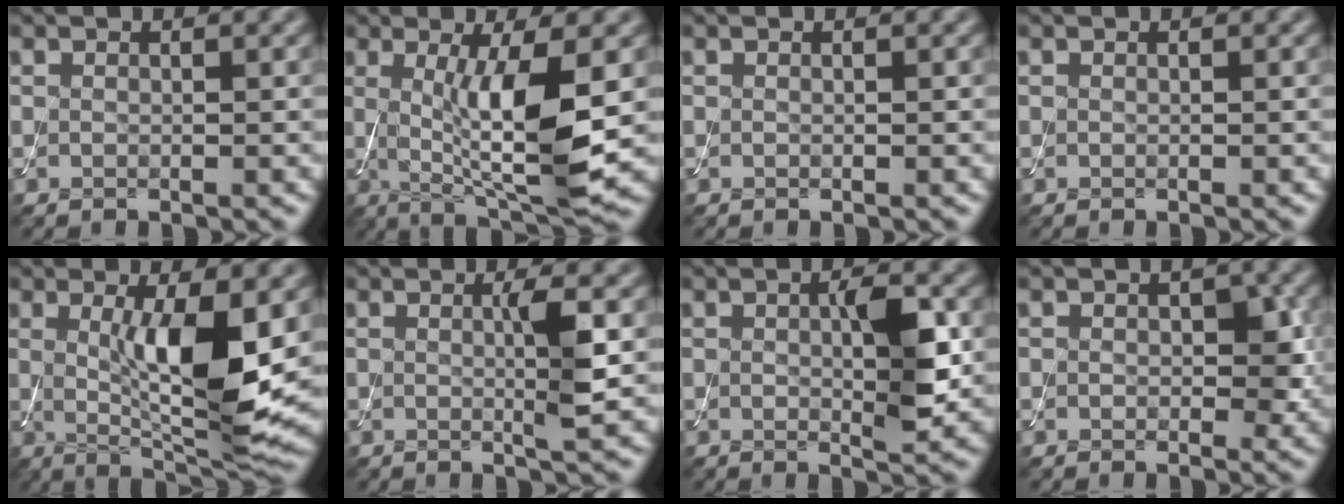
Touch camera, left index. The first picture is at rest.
{"total": 8.1, "force": [0.3, 1.6, 7.9], "torque": [-0.129, -0.016, 0.015]}
{"total": 0.0}
{"total": 0.0}
{"total": 9.1, "force": [0.8, 2.2, 8.8], "torque": [-0.139, -0.023, 0.023]}
{"total": 3.1, "force": [0.1, 0.3, 3.1], "torque": [-0.053, -0.005, -0.001]}
{"total": 4.2, "force": [0.4, 1.1, 4.0], "torque": [-0.067, -0.001, 0.007]}
{"total": 2.9, "force": [0.2, 1.7, 2.3], "torque": [-0.030, -0.002, 0.002]}